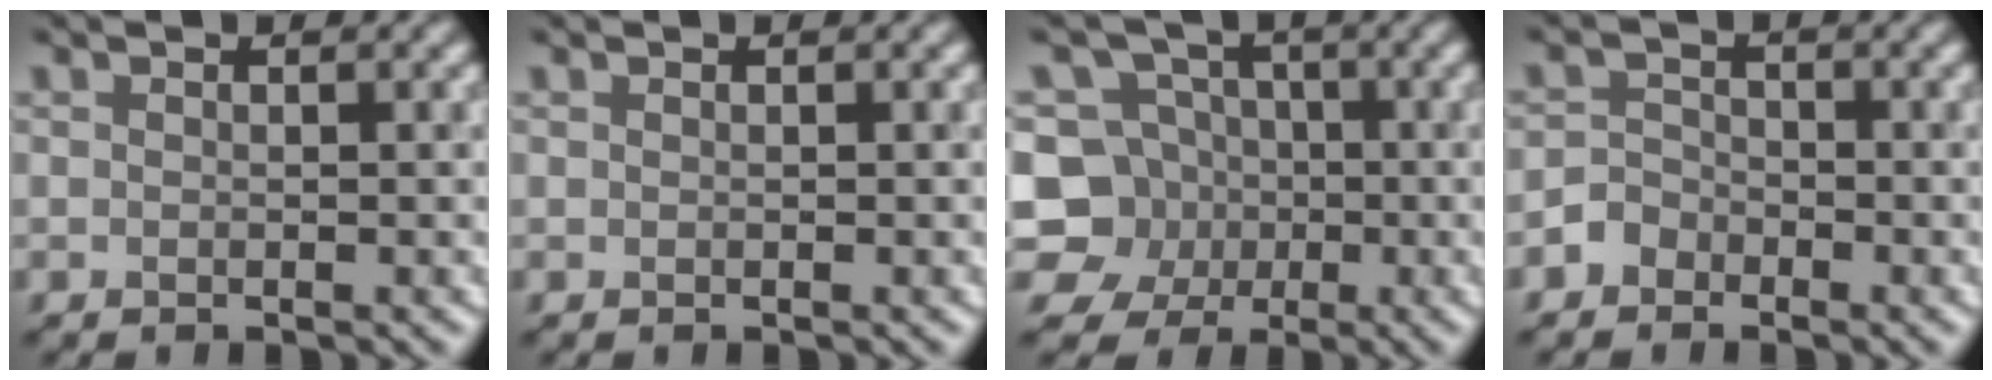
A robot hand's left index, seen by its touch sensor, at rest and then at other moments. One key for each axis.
{"total": 0.0}
{"total": 7.8, "fx": -2.1, "fy": 7.3, "fz": 1.8, "tx": -0.033, "ty": 0.014, "tz": -0.068}
{"total": 1.7, "fx": -1.4, "fy": 1.0, "fz": -0.1, "tx": 0.007, "ty": 0.010, "tz": -0.030}